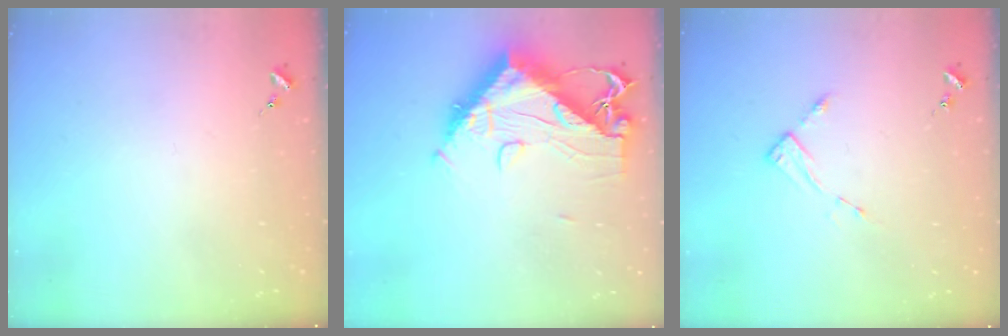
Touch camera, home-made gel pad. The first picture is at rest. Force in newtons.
{"total": 16.3, "press": 16.2, "slide": 1.6}
{"total": 3.7, "press": 3.7, "slide": 0.5}